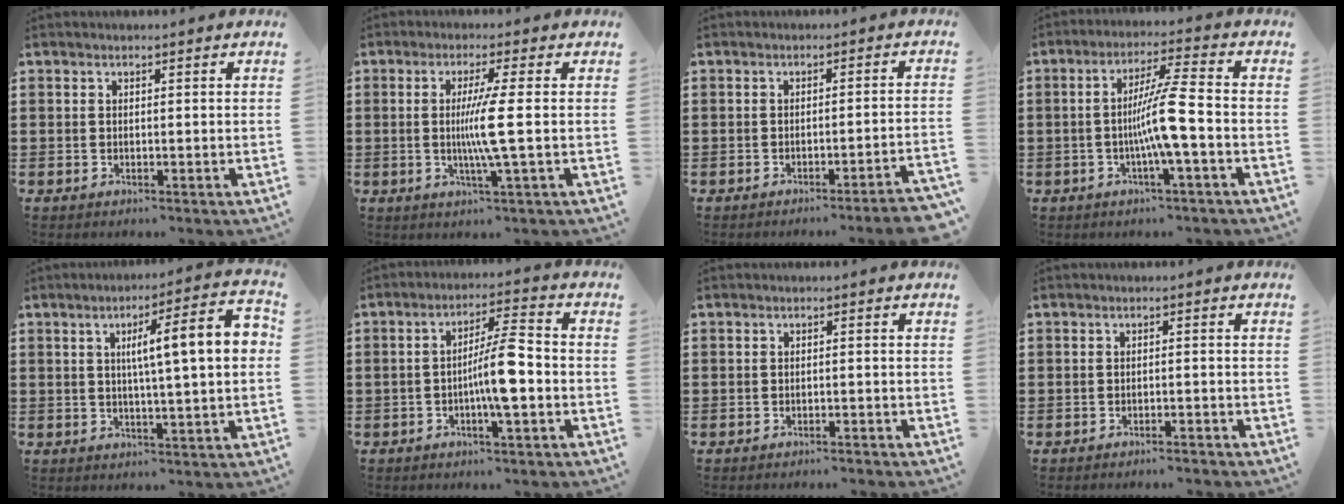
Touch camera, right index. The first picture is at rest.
{"total": 6.3, "force": [-0.3, -0.7, 6.2], "torque": [-0.116, -0.014, -0.013]}
{"total": 2.7, "force": [-2.2, -0.6, 1.5], "torque": [-0.025, -0.008, -0.045]}
{"total": 7.9, "force": [-1.8, -0.2, 7.7], "torque": [-0.139, -0.004, -0.038]}
{"total": 9.6, "force": [1.5, 0.9, 9.5], "torque": [-0.161, -0.003, 0.014]}
{"total": 7.1, "force": [-1.7, 1.0, 6.8], "torque": [-0.124, 0.003, -0.036]}
{"total": 1.0, "force": [-1.0, 0.0, 0.2], "torque": [-0.007, 0.000, -0.020]}
{"total": 1.4, "force": [-1.3, -0.1, 0.3], "torque": [-0.009, 0.001, -0.027]}